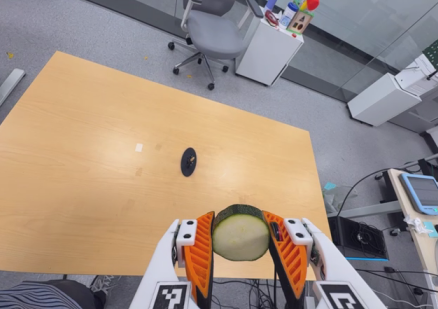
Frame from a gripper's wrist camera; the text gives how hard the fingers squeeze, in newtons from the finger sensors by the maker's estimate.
{"total": 12.4, "left": 11.0, "right": 13.7}